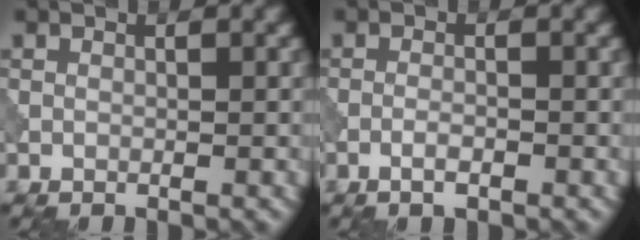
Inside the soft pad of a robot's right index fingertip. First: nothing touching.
{"total": 1.4, "force": [-0.8, 0.3, 1.1], "torque": [-0.020, 0.001, -0.018]}